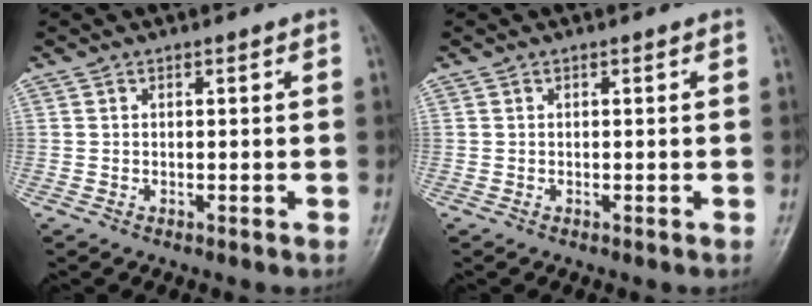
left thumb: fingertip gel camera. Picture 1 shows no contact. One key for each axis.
{"total": 0.0}